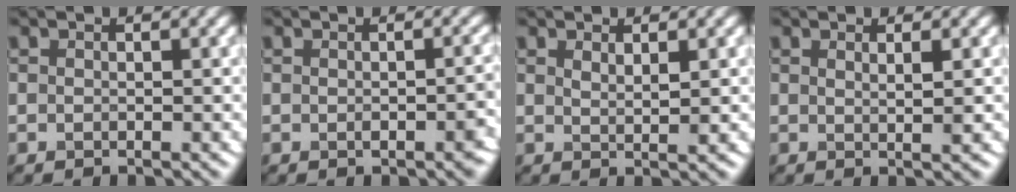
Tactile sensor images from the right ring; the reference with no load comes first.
{"total": 2.2, "force": [-0.8, 0.7, 1.9], "torque": [-0.024, 0.002, -0.008]}
{"total": 1.2, "force": [0.8, 0.2, 0.9], "torque": [-0.015, 0.001, 0.013]}
{"total": 1.3, "force": [0.6, 0.3, 1.1], "torque": [-0.013, 0.003, 0.004]}